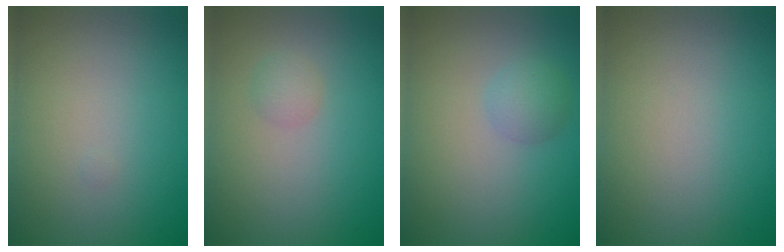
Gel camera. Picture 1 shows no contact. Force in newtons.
{"total": 1.2, "press": 1.2, "slide": 0.0}
{"total": 1.8, "press": 1.7, "slide": 0.2}
{"total": 0.0}